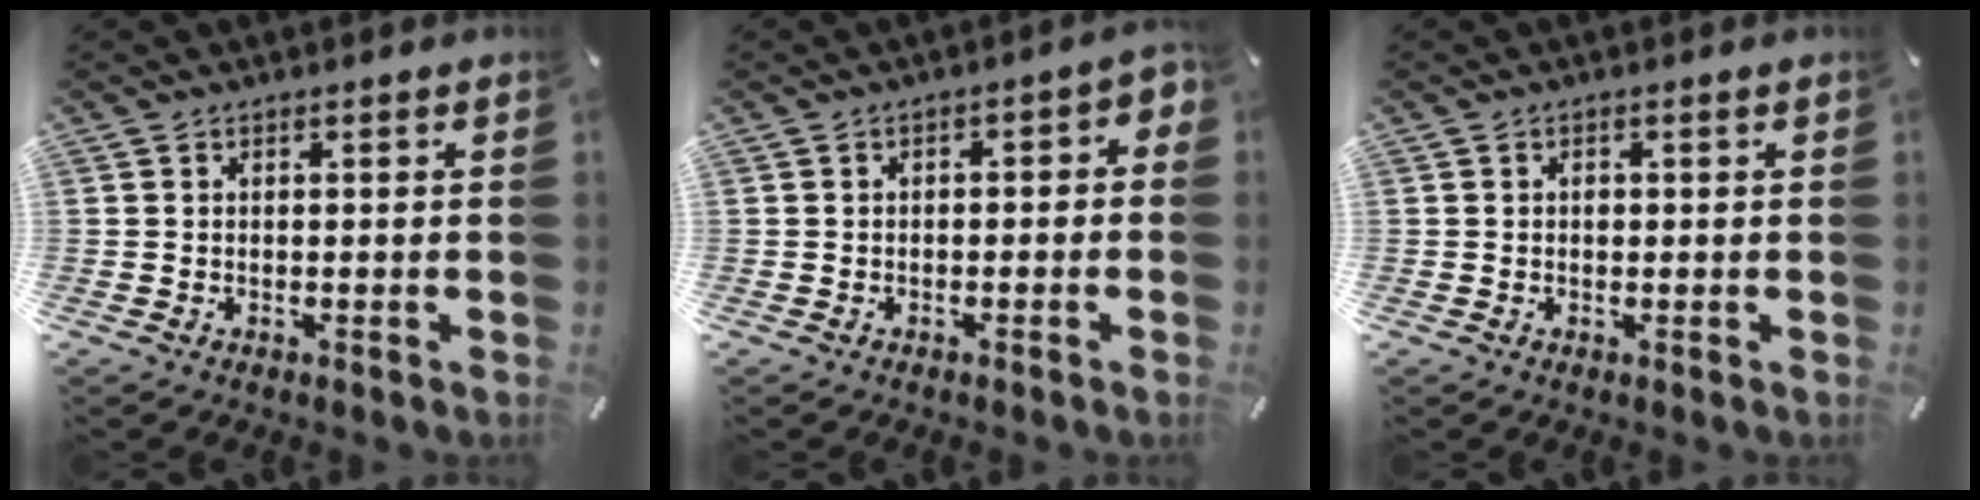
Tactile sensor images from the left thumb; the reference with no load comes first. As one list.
[{"total": 3.0, "force": [-1.8, 1.4, 2.0], "torque": [-0.033, 0.015, -0.034]}, {"total": 1.1, "force": [0.0, 0.7, 0.8], "torque": [-0.018, 0.002, -0.002]}]